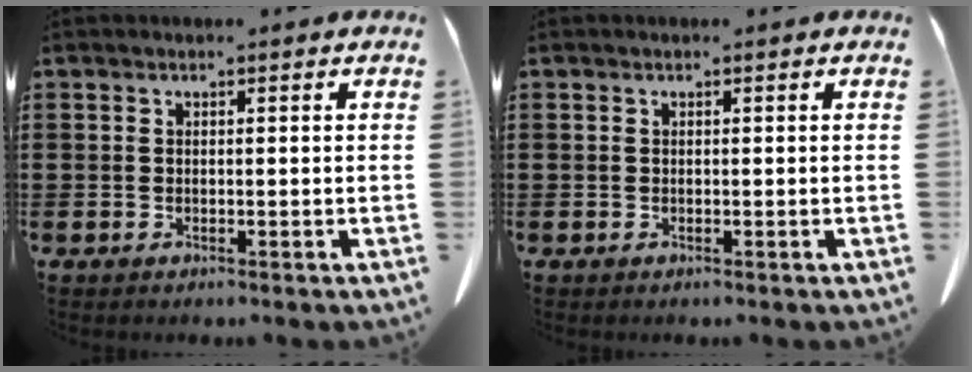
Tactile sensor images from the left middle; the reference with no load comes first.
{"total": 0.0}